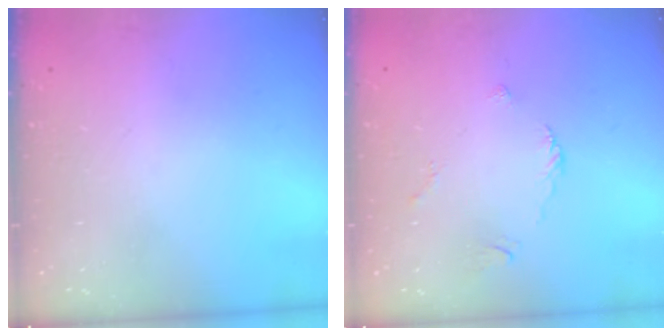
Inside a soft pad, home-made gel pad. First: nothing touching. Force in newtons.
{"total": 2.7, "press": 2.6, "slide": 0.6}